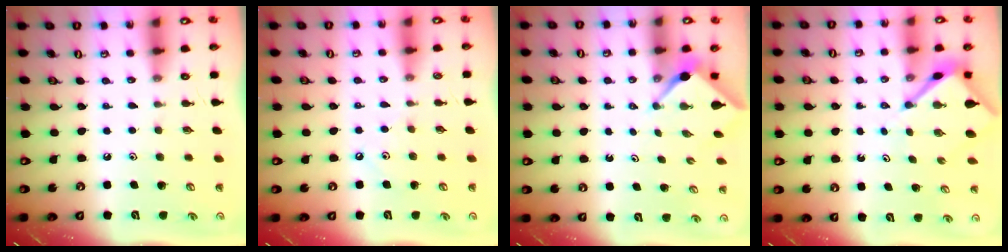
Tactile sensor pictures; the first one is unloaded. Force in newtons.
{"total": 3.7, "press": 3.7, "slide": 0.4}
{"total": 2.5, "press": 2.5, "slide": 0.3}
{"total": 5.7, "press": 5.7, "slide": 0.4}